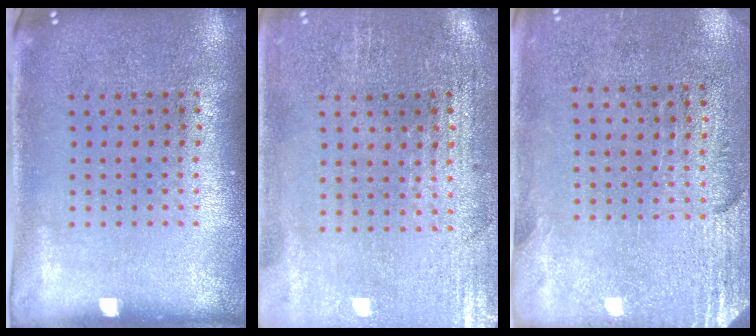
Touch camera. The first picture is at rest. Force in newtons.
{"total": 0.6, "press": 0.5, "slide": 0.4}
{"total": 2.8, "press": 2.5, "slide": 1.4}